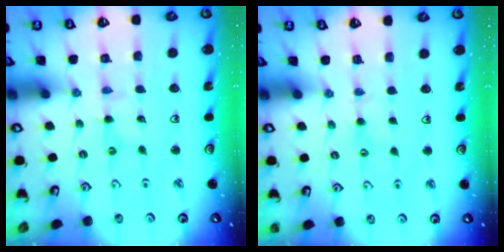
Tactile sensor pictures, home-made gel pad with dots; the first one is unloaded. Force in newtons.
{"total": 1.4, "press": 1.3, "slide": 0.3}